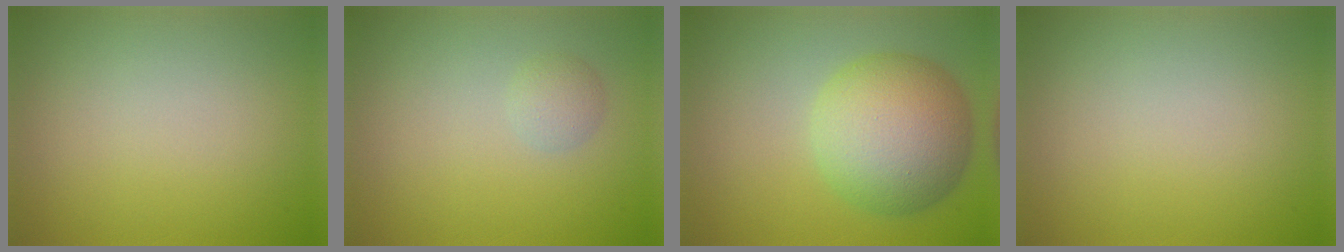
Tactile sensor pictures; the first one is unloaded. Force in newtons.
{"total": 1.2, "press": 1.1, "slide": 0.1}
{"total": 8.1, "press": 8.1, "slide": 0.2}
{"total": 0.0}